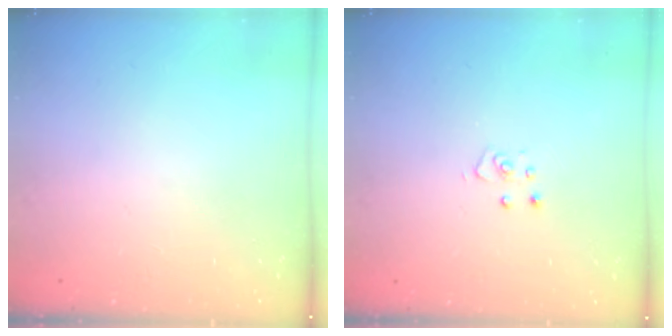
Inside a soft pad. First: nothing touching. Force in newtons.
{"total": 3.9, "press": 3.9, "slide": 0.2}